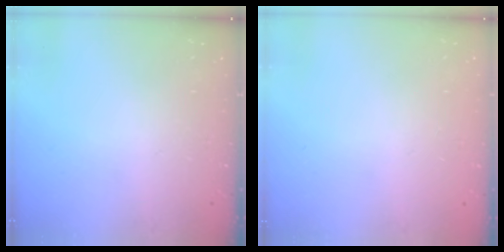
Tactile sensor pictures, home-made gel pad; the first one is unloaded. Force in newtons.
{"total": 0.0}